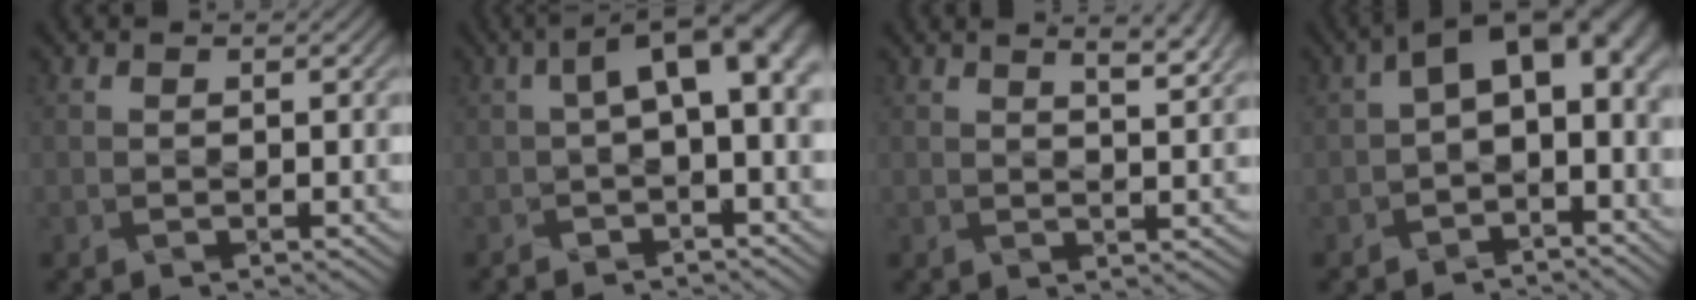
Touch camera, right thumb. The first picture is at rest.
{"total": 6.1, "force": [-0.2, 2.1, 5.8], "torque": [-0.091, 0.009, 0.000]}
{"total": 5.5, "force": [3.5, 1.4, 4.0], "torque": [-0.040, 0.020, 0.039]}
{"total": 9.7, "force": [-0.7, 6.0, 7.6], "torque": [-0.110, -0.007, -0.010]}